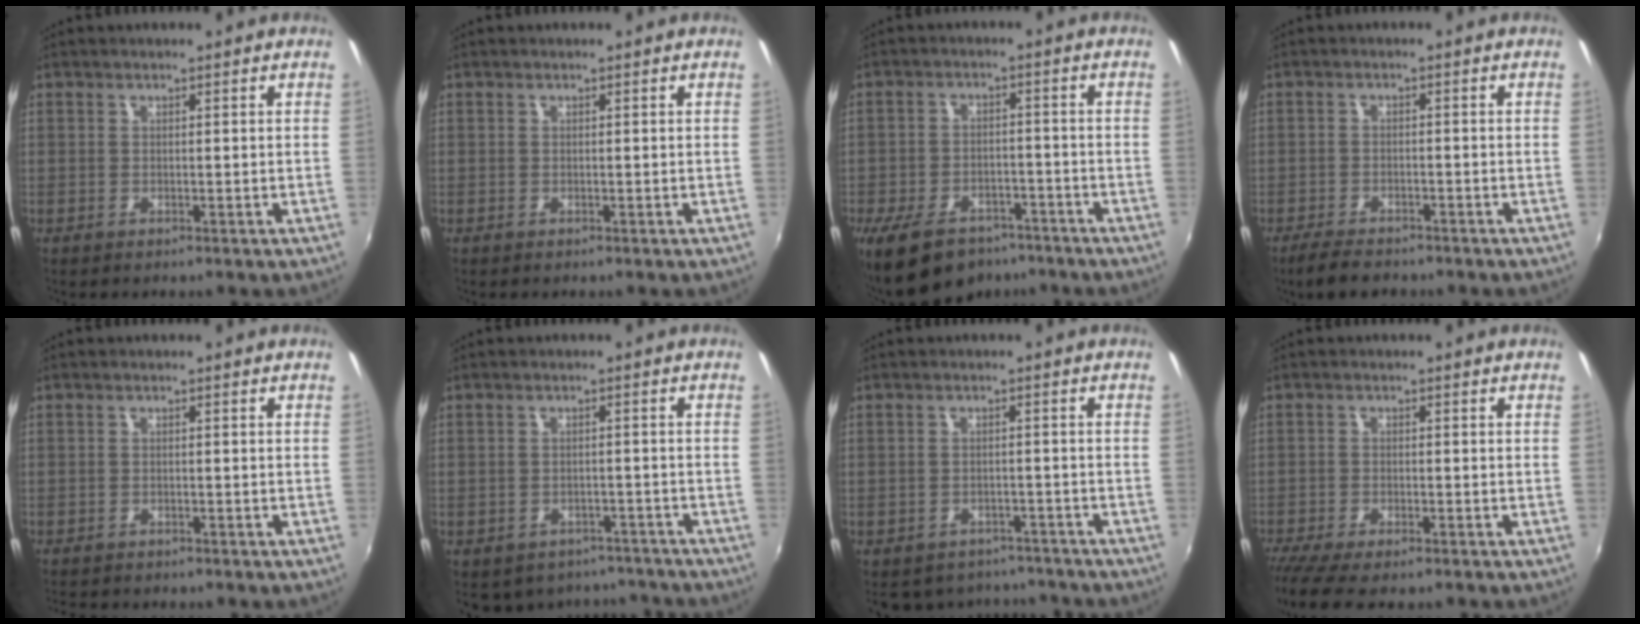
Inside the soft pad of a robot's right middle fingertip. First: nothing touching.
{"total": 0.0}
{"total": 14.0, "force": [-9.9, 7.4, 6.5], "torque": [-0.152, -0.009, -0.149]}
{"total": 5.3, "force": [-4.4, 1.9, 2.3], "torque": [-0.065, -0.006, -0.076]}
{"total": 3.8, "force": [-3.5, 0.9, 1.2], "torque": [-0.034, -0.015, -0.055]}
{"total": 11.1, "force": [-8.9, 5.7, 3.3], "torque": [-0.076, 0.003, -0.102]}
{"total": 10.6, "force": [-9.1, 4.7, 2.8], "torque": [-0.066, 0.002, -0.114]}
{"total": 7.3, "force": [-6.1, 1.1, 3.9], "torque": [-0.096, -0.038, -0.108]}